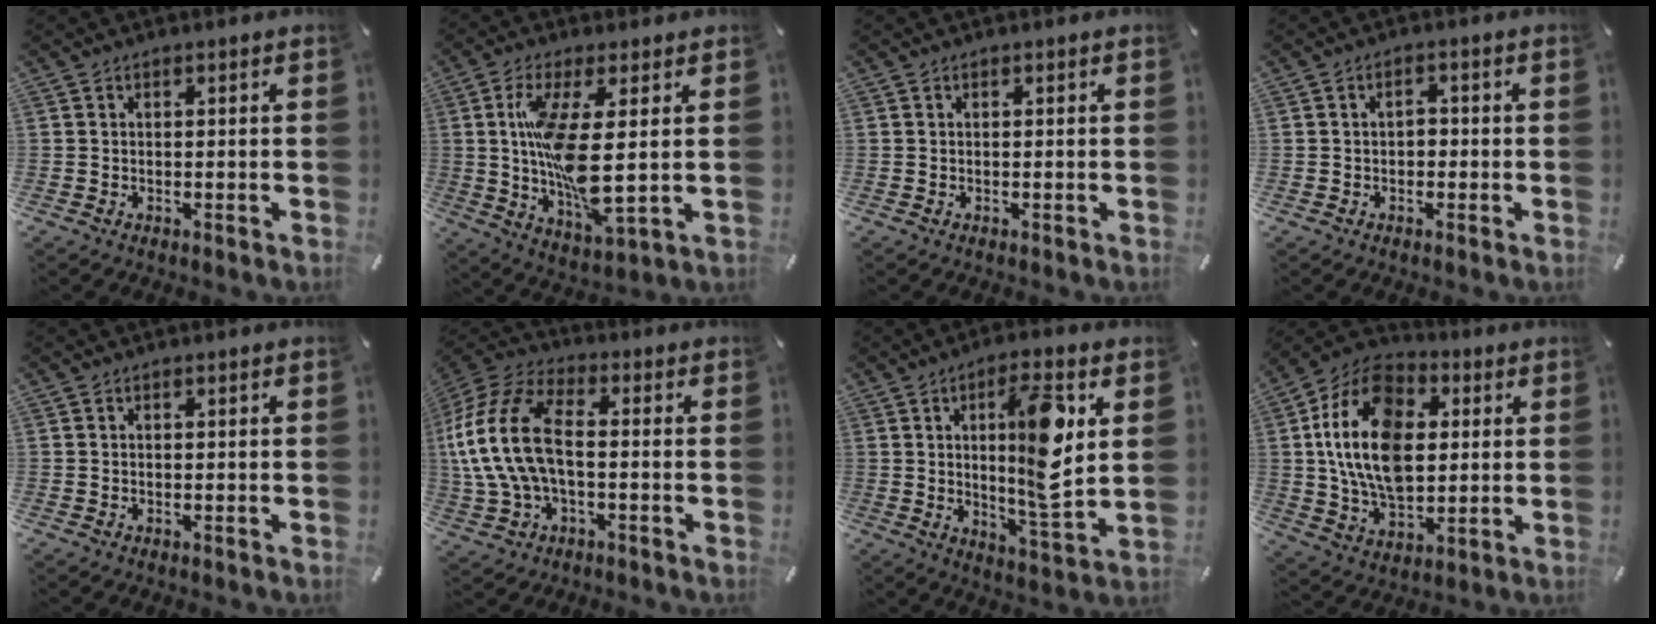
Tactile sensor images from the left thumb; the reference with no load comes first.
{"total": 14.3, "force": [1.5, 4.1, 13.7], "torque": [-0.283, -0.023, 0.022]}
{"total": 0.0}
{"total": 2.2, "force": [-0.4, 1.6, 1.5], "torque": [-0.021, 0.005, -0.012]}
{"total": 0.0}
{"total": 17.5, "force": [-1.1, 10.6, 14.0], "torque": [-0.300, 0.008, -0.020]}
{"total": 14.2, "force": [3.3, 2.8, 13.5], "torque": [-0.218, -0.015, 0.044]}
{"total": 20.0, "force": [2.7, 13.9, 14.1], "torque": [-0.285, 0.004, 0.042]}